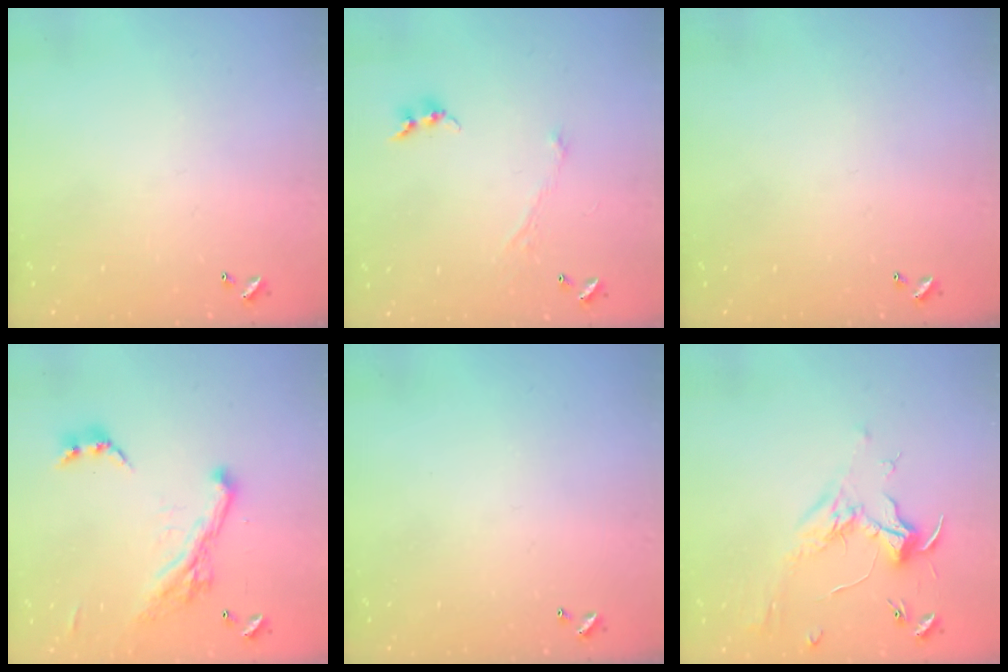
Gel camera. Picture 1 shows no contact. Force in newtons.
{"total": 1.1, "press": 1.0, "slide": 0.6}
{"total": 0.0}
{"total": 5.6, "press": 5.3, "slide": 1.6}
{"total": 0.0}
{"total": 1.8, "press": 1.6, "slide": 0.7}